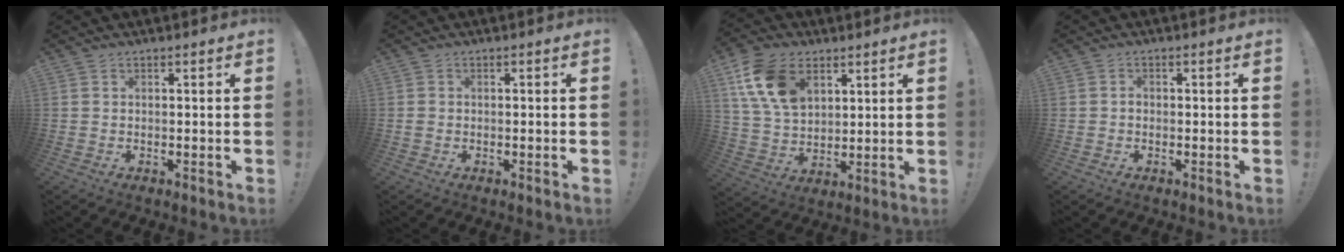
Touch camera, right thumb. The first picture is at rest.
{"total": 1.3, "force": [-0.5, 0.7, 1.0], "torque": [-0.014, 0.005, -0.009]}
{"total": 15.6, "force": [7.2, 10.5, 9.1], "torque": [-0.165, -0.024, 0.140]}
{"total": 1.0, "force": [-0.5, 0.8, 0.3], "torque": [-0.008, 0.005, -0.009]}